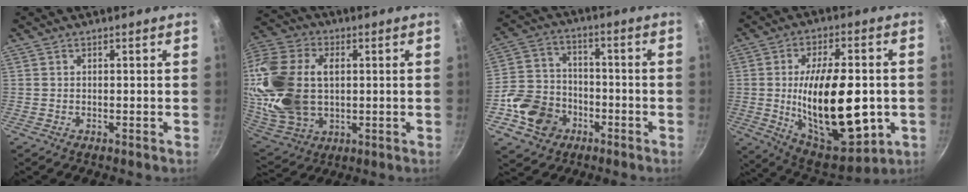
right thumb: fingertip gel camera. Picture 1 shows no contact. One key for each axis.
{"total": 25.7, "fx": 2.7, "fy": 17.6, "fz": 18.5, "tx": -0.402, "ty": 0.013, "tz": 0.058}
{"total": 12.8, "fx": -5.1, "fy": 10.3, "fz": 5.5, "tx": -0.082, "ty": 0.040, "tz": -0.095}
{"total": 24.2, "fx": -2.4, "fy": 11.5, "fz": 21.2, "tx": -0.324, "ty": -0.001, "tz": -0.019}